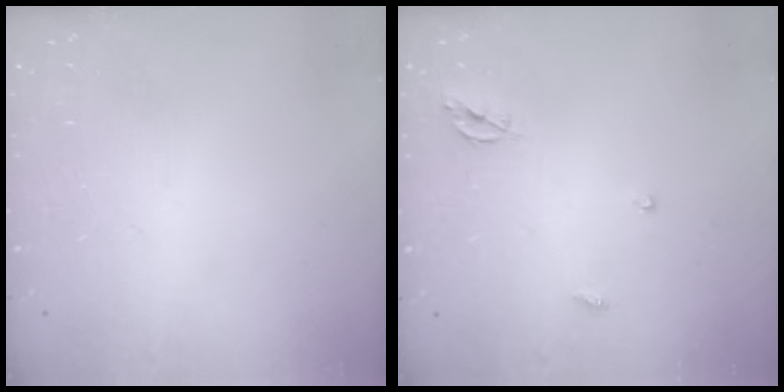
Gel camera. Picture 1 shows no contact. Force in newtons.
{"total": 5.7, "press": 5.6, "slide": 0.5}